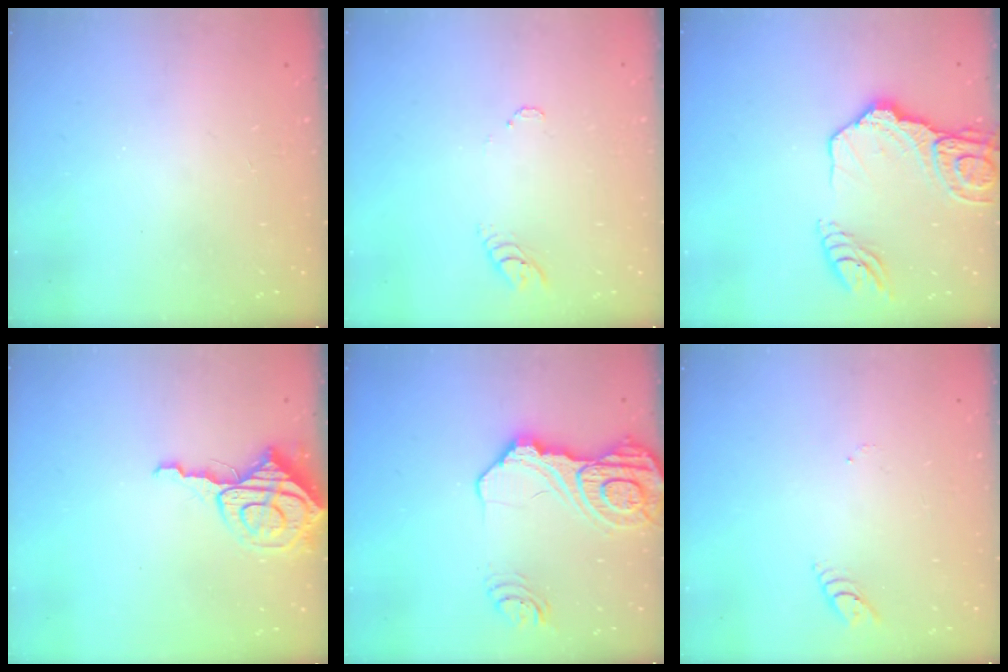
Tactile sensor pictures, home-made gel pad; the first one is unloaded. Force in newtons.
{"total": 3.6, "press": 3.6, "slide": 0.2}
{"total": 17.1, "press": 17.0, "slide": 2.2}
{"total": 8.9, "press": 8.8, "slide": 0.9}
{"total": 19.8, "press": 19.6, "slide": 2.3}
{"total": 2.6, "press": 2.6, "slide": 0.3}